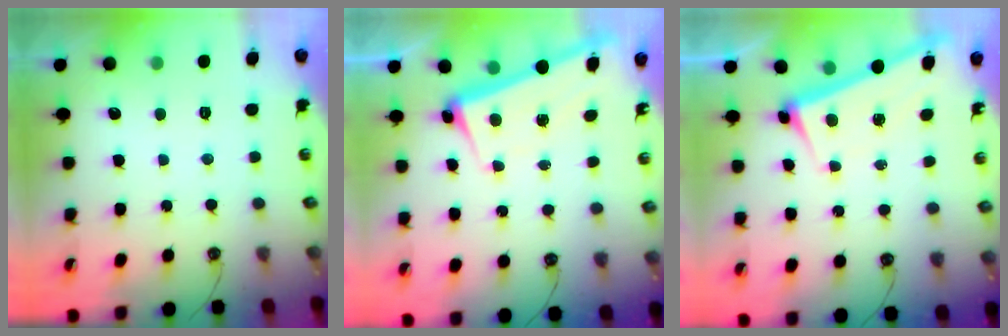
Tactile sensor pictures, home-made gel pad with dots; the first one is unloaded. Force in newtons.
{"total": 2.1, "press": 2.0, "slide": 0.9}
{"total": 2.9, "press": 2.9, "slide": 0.3}